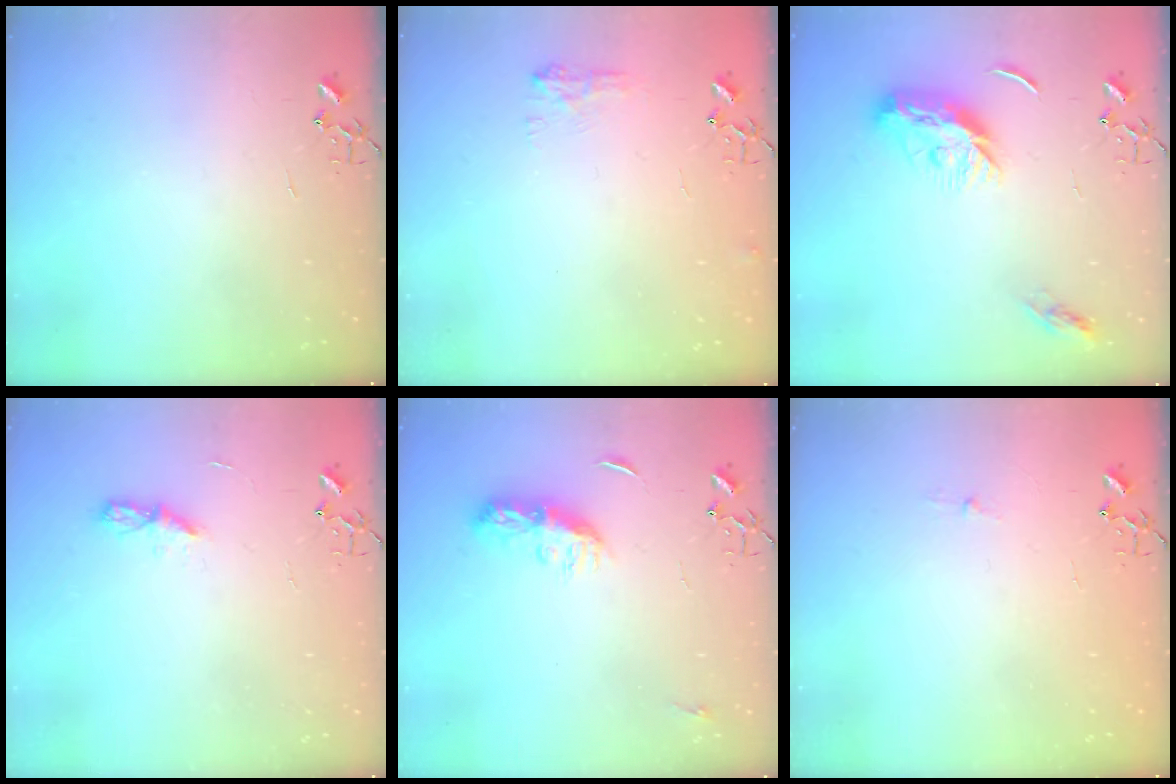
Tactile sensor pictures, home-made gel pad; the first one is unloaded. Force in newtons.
{"total": 7.4, "press": 7.4, "slide": 0.5}
{"total": 11.0, "press": 11.0, "slide": 0.1}
{"total": 5.1, "press": 5.0, "slide": 0.6}
{"total": 9.4, "press": 9.4, "slide": 0.3}
{"total": 2.6, "press": 2.5, "slide": 0.4}